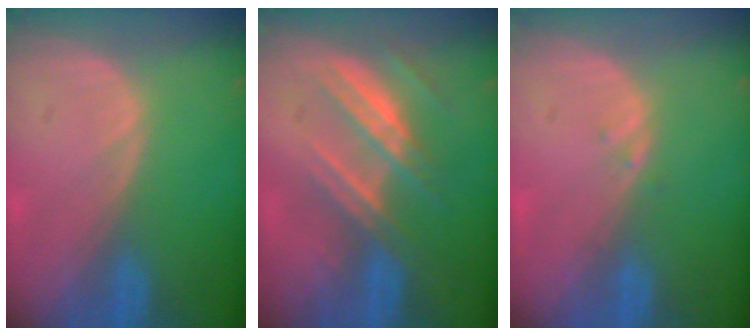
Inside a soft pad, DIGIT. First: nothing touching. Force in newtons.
{"total": 7.4, "press": 6.7, "slide": 3.1}
{"total": 0.7, "press": 0.6, "slide": 0.3}